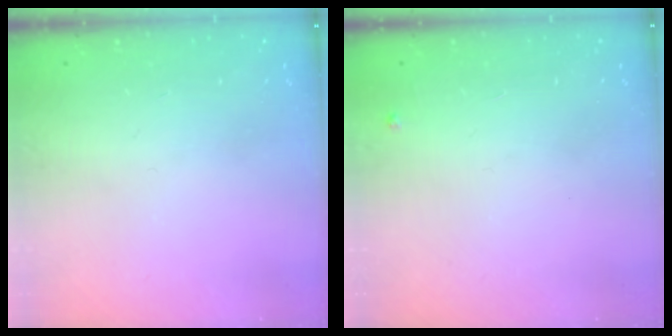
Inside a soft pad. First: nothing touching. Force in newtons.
{"total": 3.0, "press": 3.0, "slide": 0.5}